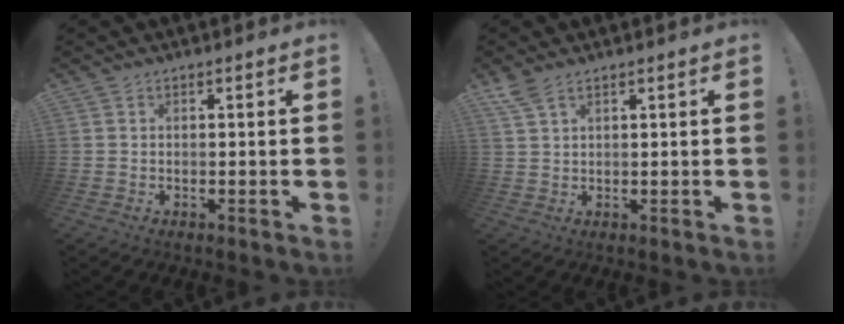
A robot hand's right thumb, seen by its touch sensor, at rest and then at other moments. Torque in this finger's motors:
{"motor_torque": [0.12, 0.11, 0.30, 0.05, 0.11]}